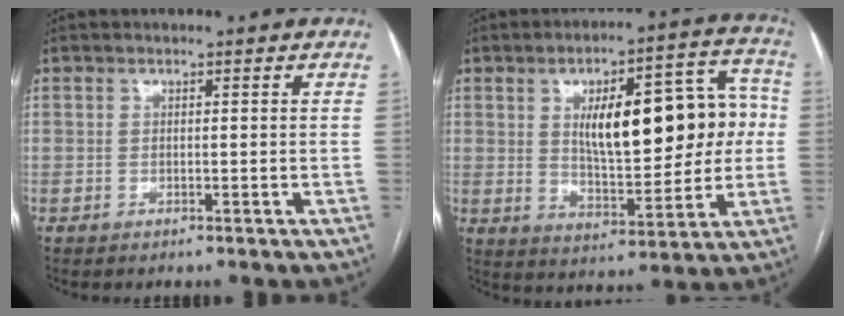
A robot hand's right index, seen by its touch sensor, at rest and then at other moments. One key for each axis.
{"total": 18.1, "fx": 2.5, "fy": 6.7, "fz": 16.7, "tx": -0.231, "ty": 0.039, "tz": 0.047}